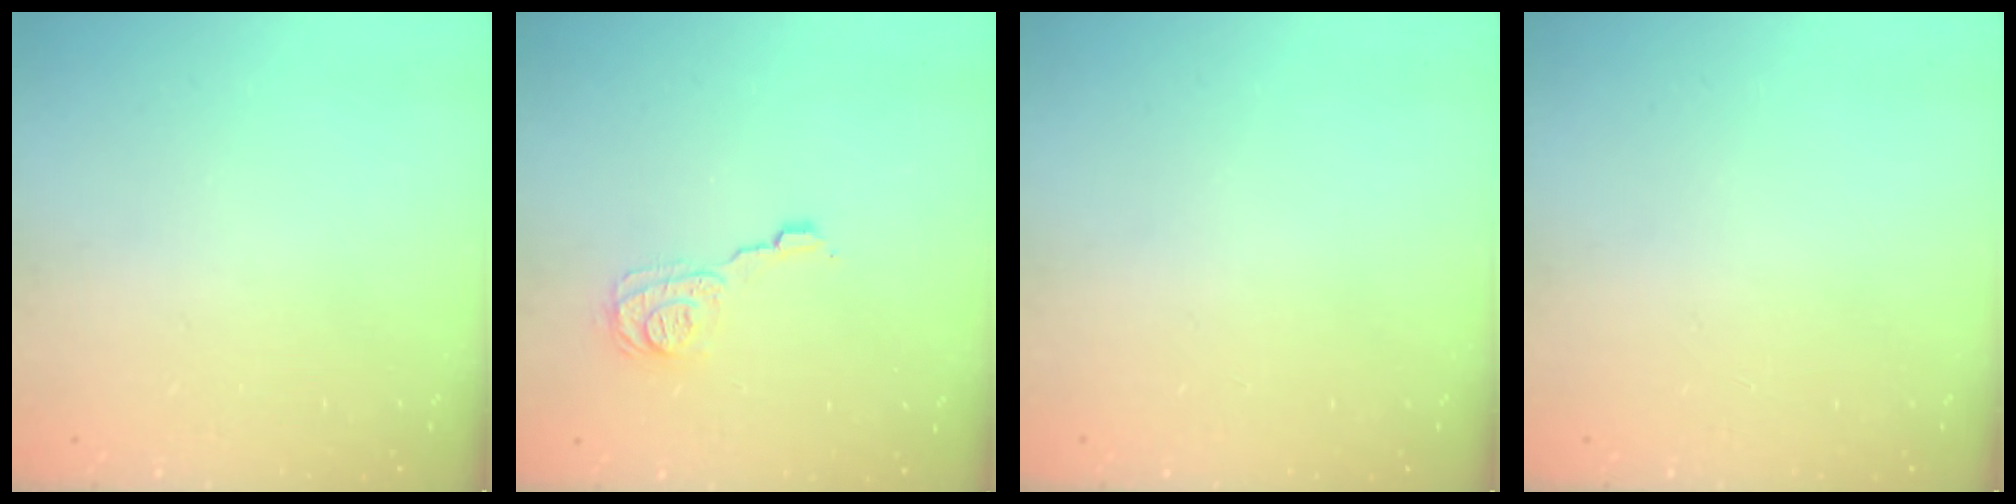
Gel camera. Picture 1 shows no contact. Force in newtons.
{"total": 10.3, "press": 10.2, "slide": 1.3}
{"total": 0.0}
{"total": 0.0}